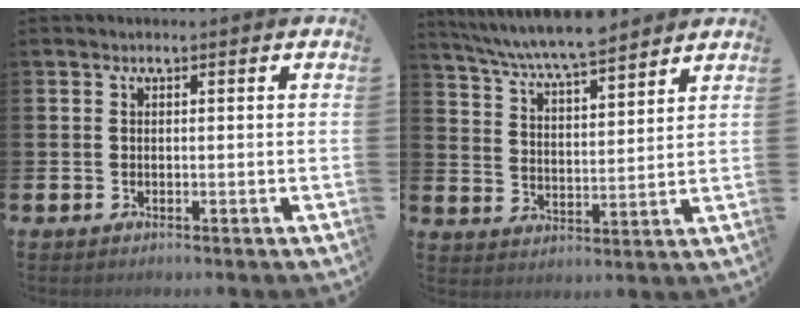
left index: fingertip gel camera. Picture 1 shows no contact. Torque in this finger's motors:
{"motor_torque": [1.03, -1.11, 0.94, 0.21]}